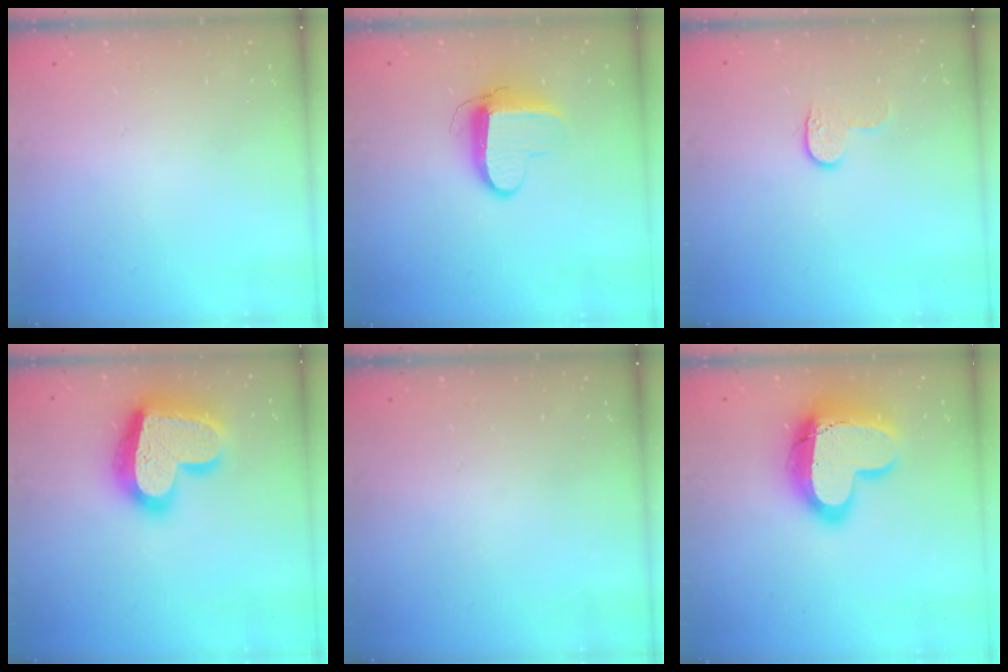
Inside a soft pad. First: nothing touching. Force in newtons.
{"total": 8.9, "press": 8.9, "slide": 0.9}
{"total": 4.6, "press": 4.6, "slide": 0.3}
{"total": 24.6, "press": 24.5, "slide": 1.9}
{"total": 0.0}
{"total": 23.1, "press": 23.0, "slide": 1.7}